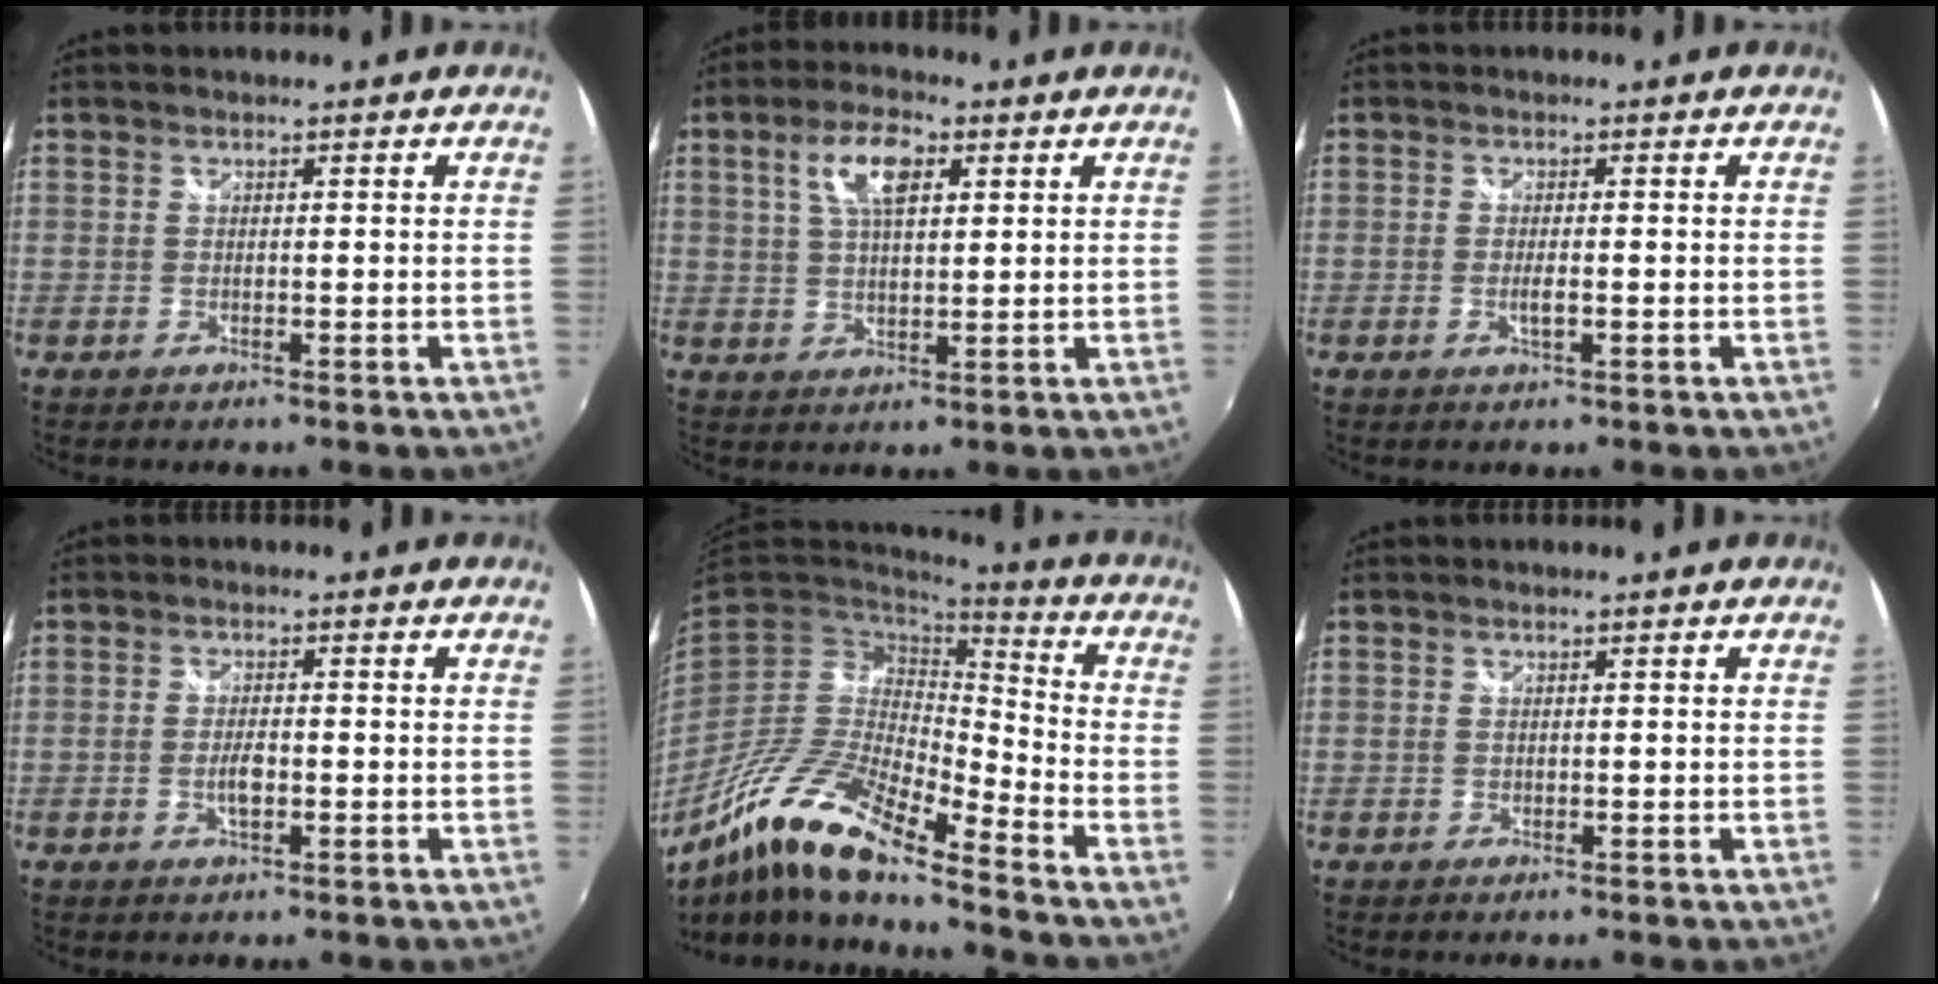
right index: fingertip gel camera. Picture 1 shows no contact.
{"total": 7.8, "force": [3.1, 3.3, 6.4], "torque": [-0.120, 0.014, 0.056]}
{"total": 1.9, "force": [-0.5, 0.2, 1.8], "torque": [-0.035, -0.003, -0.008]}
{"total": 2.7, "force": [-0.8, 1.0, 2.4], "torque": [-0.045, 0.000, -0.013]}
{"total": 16.9, "force": [-11.5, 3.5, 11.9], "torque": [-0.225, -0.018, -0.234]}
{"total": 0.0}